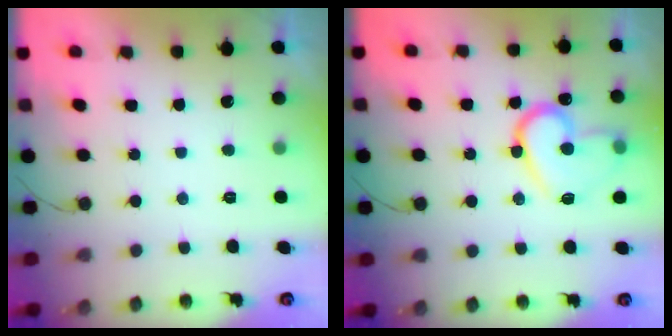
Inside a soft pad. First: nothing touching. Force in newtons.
{"total": 15.0, "press": 14.9, "slide": 1.4}